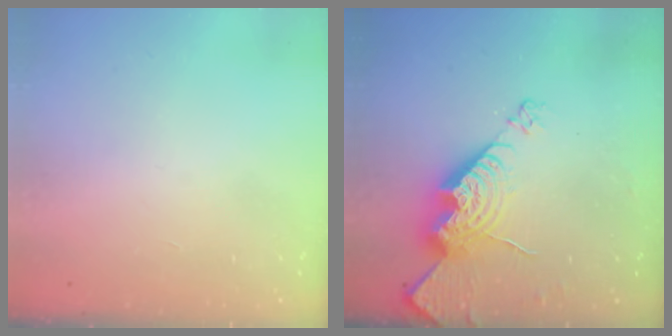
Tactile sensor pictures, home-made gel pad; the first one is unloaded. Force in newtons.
{"total": 16.2, "press": 16.1, "slide": 1.7}